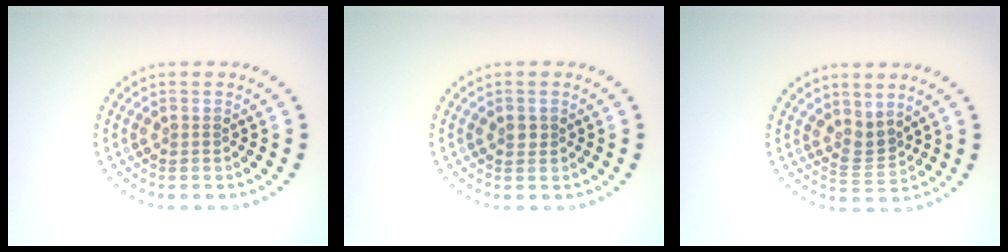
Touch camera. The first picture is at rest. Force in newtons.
{"total": 1.0, "press": 0.9, "slide": 0.3}
{"total": 2.2, "press": 1.6, "slide": 1.6}